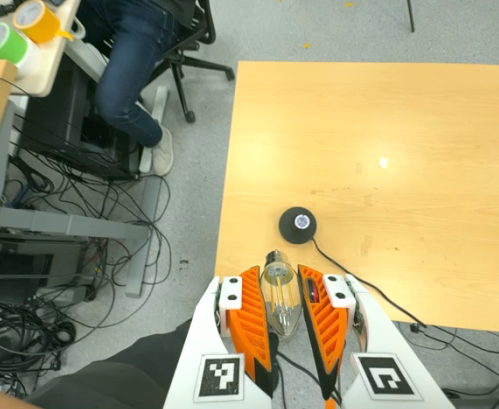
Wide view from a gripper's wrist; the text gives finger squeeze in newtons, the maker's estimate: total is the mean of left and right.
{"total": 15.3, "left": 15.7, "right": 14.9}